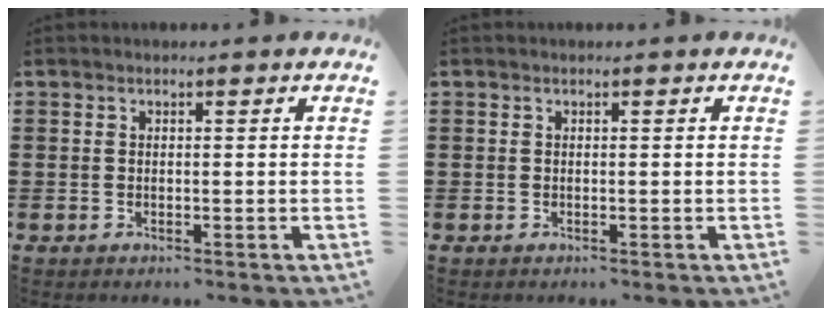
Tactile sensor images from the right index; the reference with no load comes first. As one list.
[{"total": 0.0}]